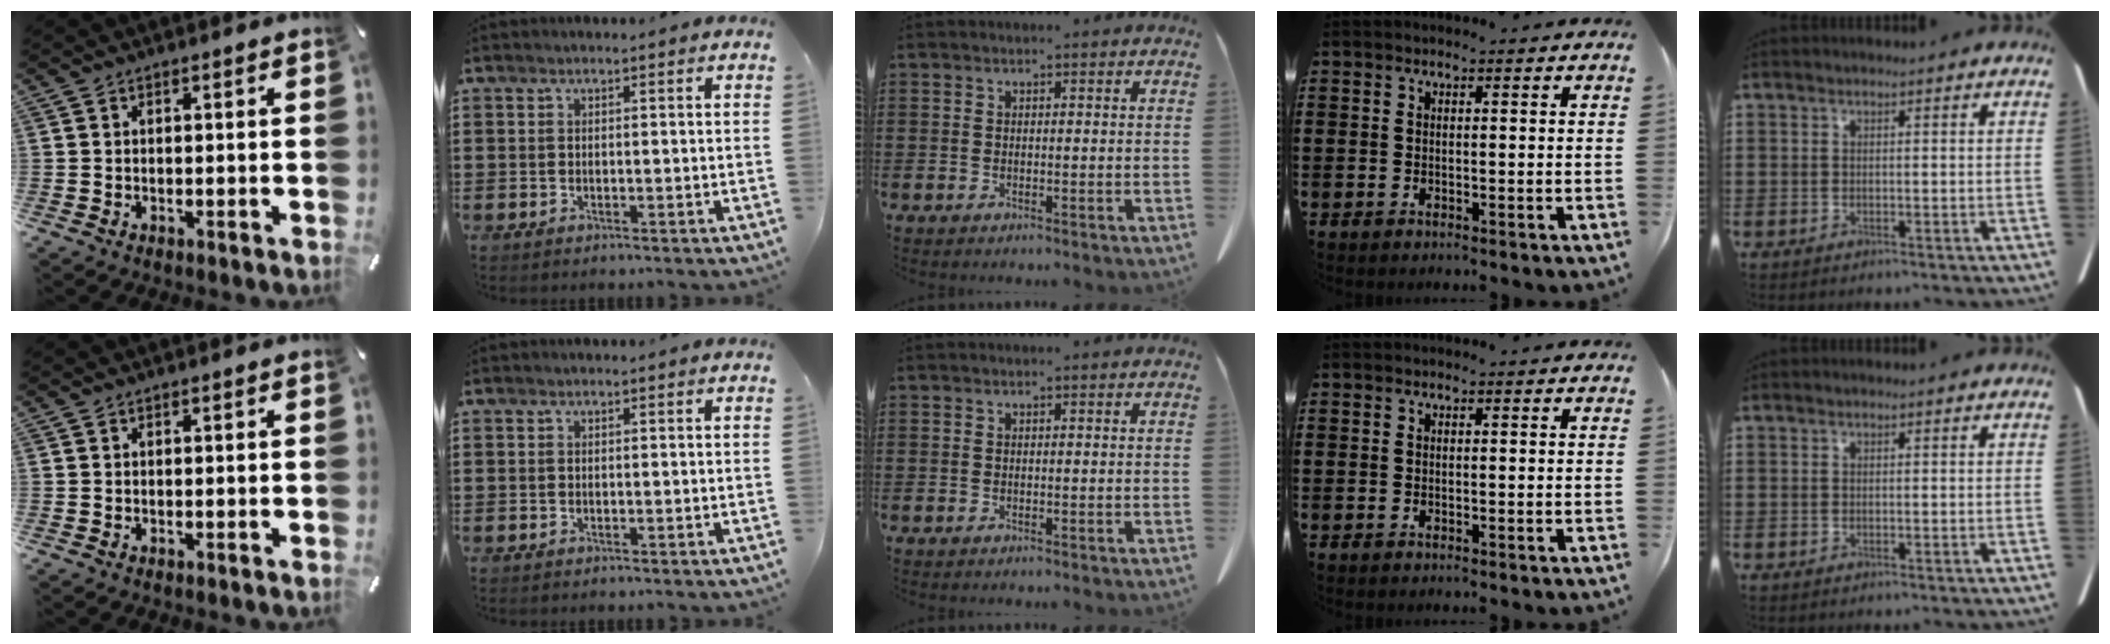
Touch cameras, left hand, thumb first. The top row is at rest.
{}